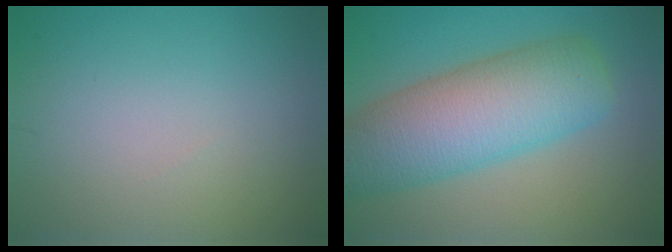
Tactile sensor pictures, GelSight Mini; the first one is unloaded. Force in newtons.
{"total": 9.6, "press": 9.6, "slide": 0.3}